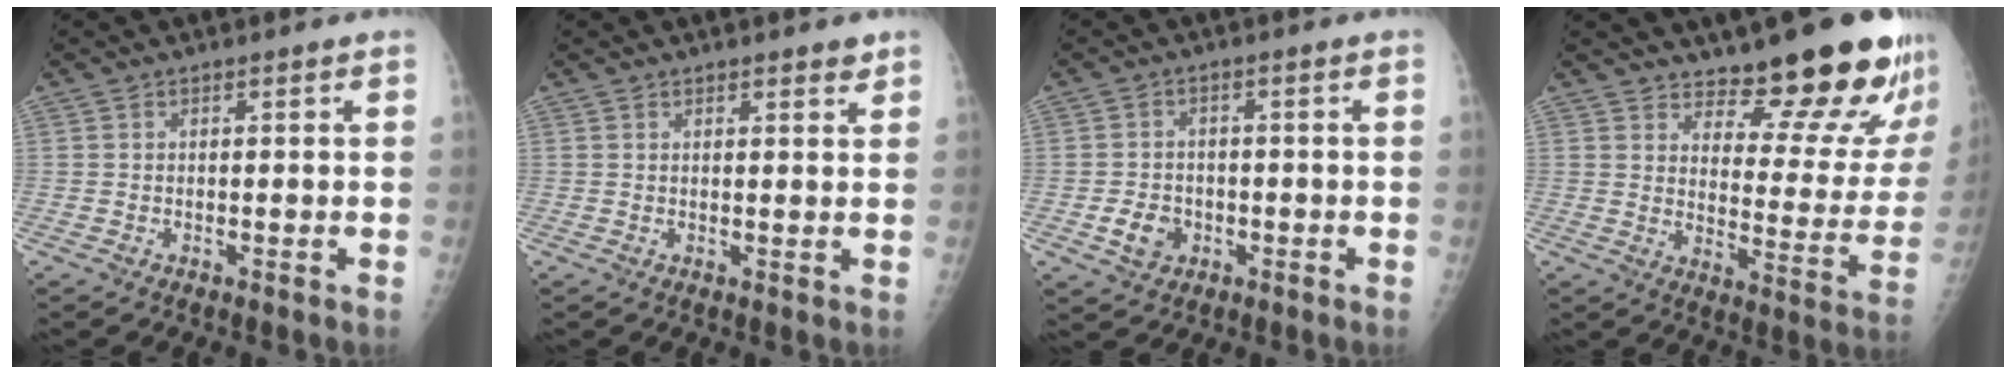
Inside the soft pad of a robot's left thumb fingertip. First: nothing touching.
{"total": 2.3, "force": [1.7, 0.7, 1.4], "torque": [-0.011, -0.008, 0.021]}
{"total": 4.8, "force": [-1.6, 3.9, 2.3], "torque": [-0.026, 0.008, -0.023]}
{"total": 15.9, "force": [13.3, 4.2, 7.5], "torque": [-0.054, -0.116, 0.168]}